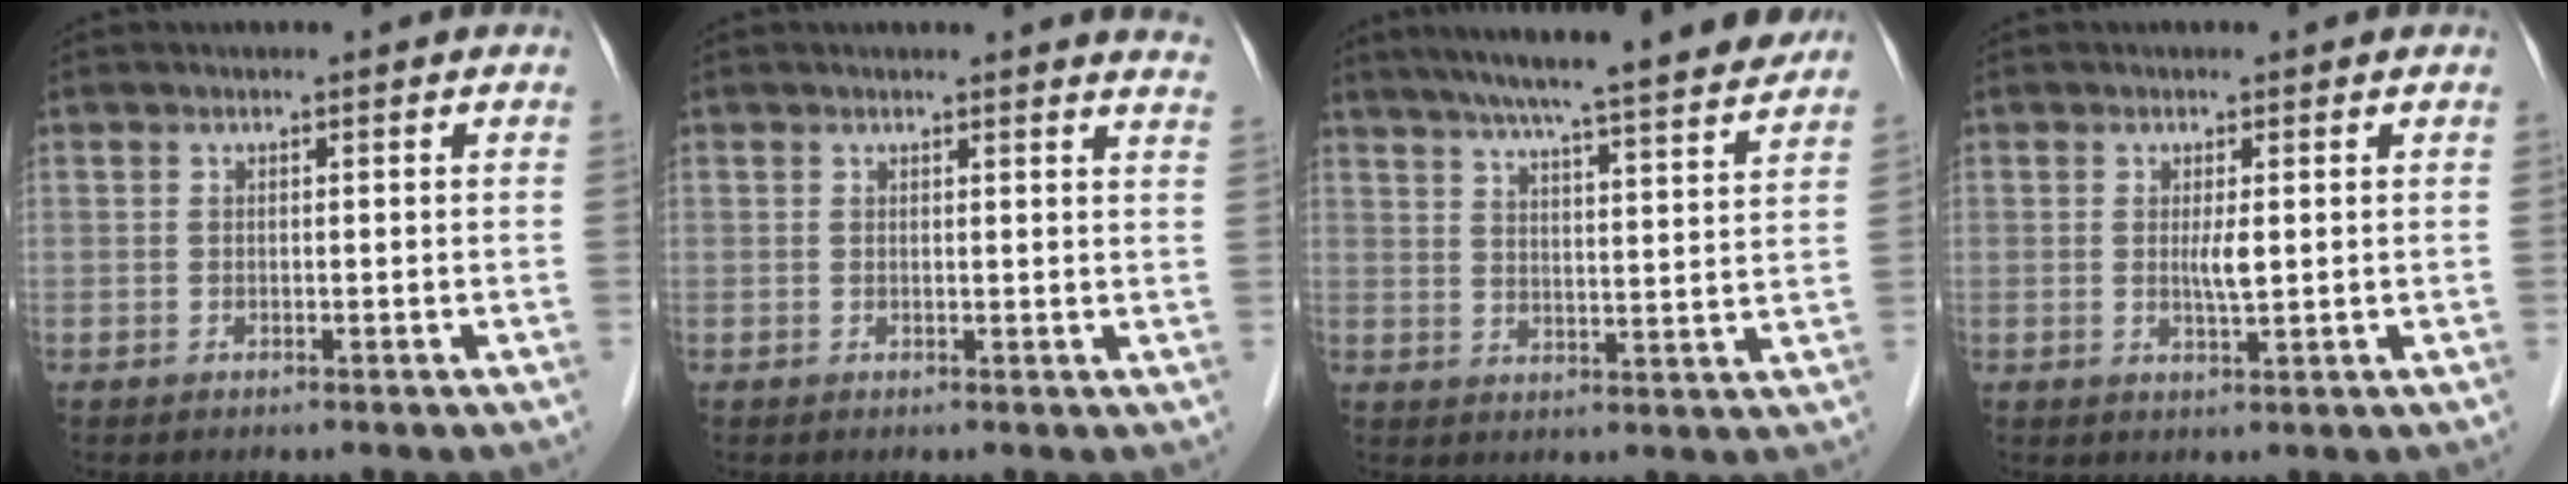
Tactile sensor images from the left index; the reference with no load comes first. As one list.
[{"total": 5.6, "force": [5.4, 0.0, 1.1], "torque": [-0.005, -0.025, 0.029]}, {"total": 19.9, "force": [17.4, 0.4, 9.6], "torque": [-0.152, 0.004, 0.234]}, {"total": 2.2, "force": [0.2, 0.3, 2.2], "torque": [-0.044, -0.004, 0.005]}]